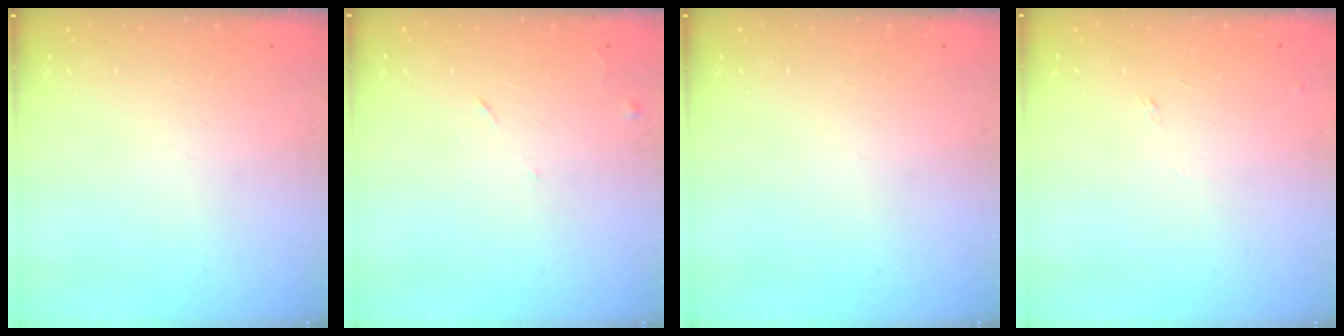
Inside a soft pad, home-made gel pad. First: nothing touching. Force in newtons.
{"total": 5.5, "press": 5.5, "slide": 0.8}
{"total": 0.0}
{"total": 5.8, "press": 5.7, "slide": 0.8}